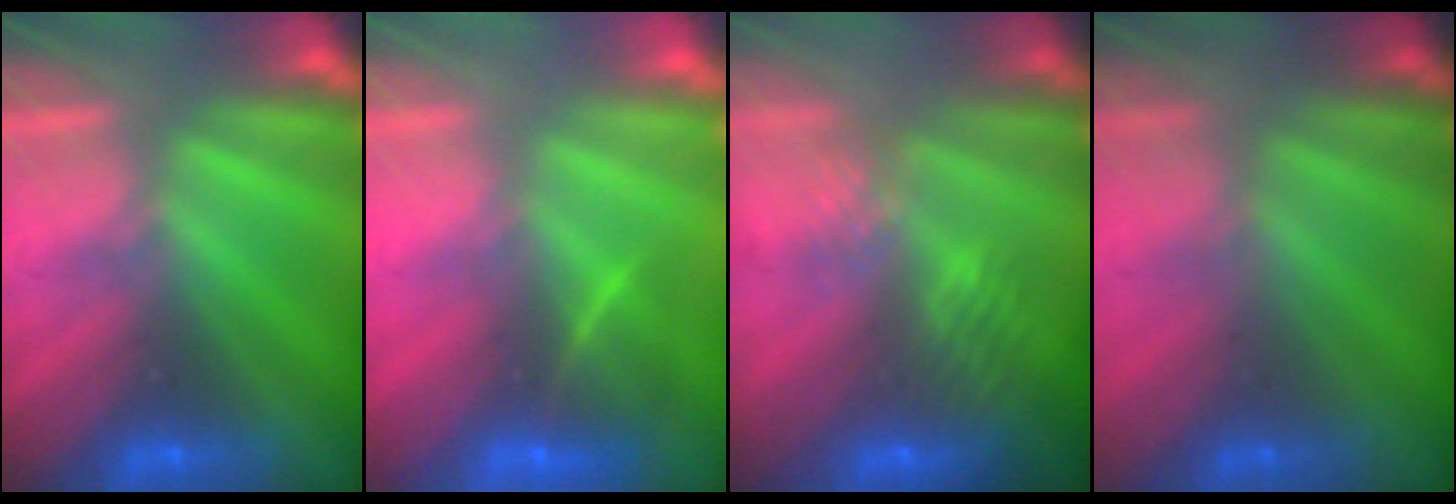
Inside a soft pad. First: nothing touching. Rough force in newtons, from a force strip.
{"total": 2.8}
{"total": 5.9}
{"total": 1.0}